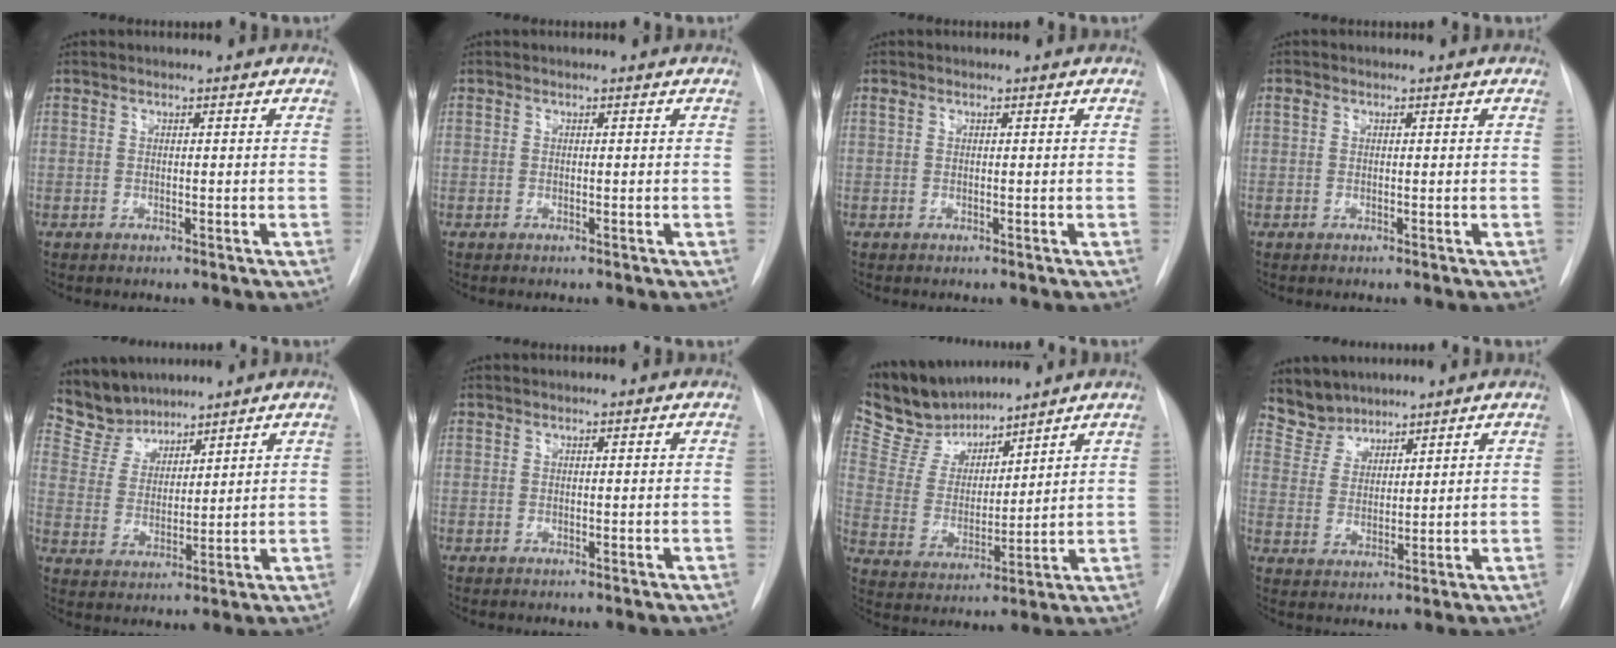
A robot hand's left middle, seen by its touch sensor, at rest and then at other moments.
{"total": 0.0}
{"total": 0.5, "force": [0.3, 0.3, 0.3], "torque": [-0.010, 0.014, 0.007]}
{"total": 0.7, "force": [0.3, 0.5, 0.3], "torque": [-0.009, 0.014, 0.006]}
{"total": 7.0, "force": [6.6, 2.3, 0.3], "torque": [-0.012, 0.008, 0.141]}
{"total": 0.0}
{"total": 10.5, "force": [9.8, 3.2, 2.3], "torque": [-0.060, 0.014, 0.201]}
{"total": 5.3, "force": [5.0, 1.9, -0.2], "torque": [0.002, 0.008, 0.106]}